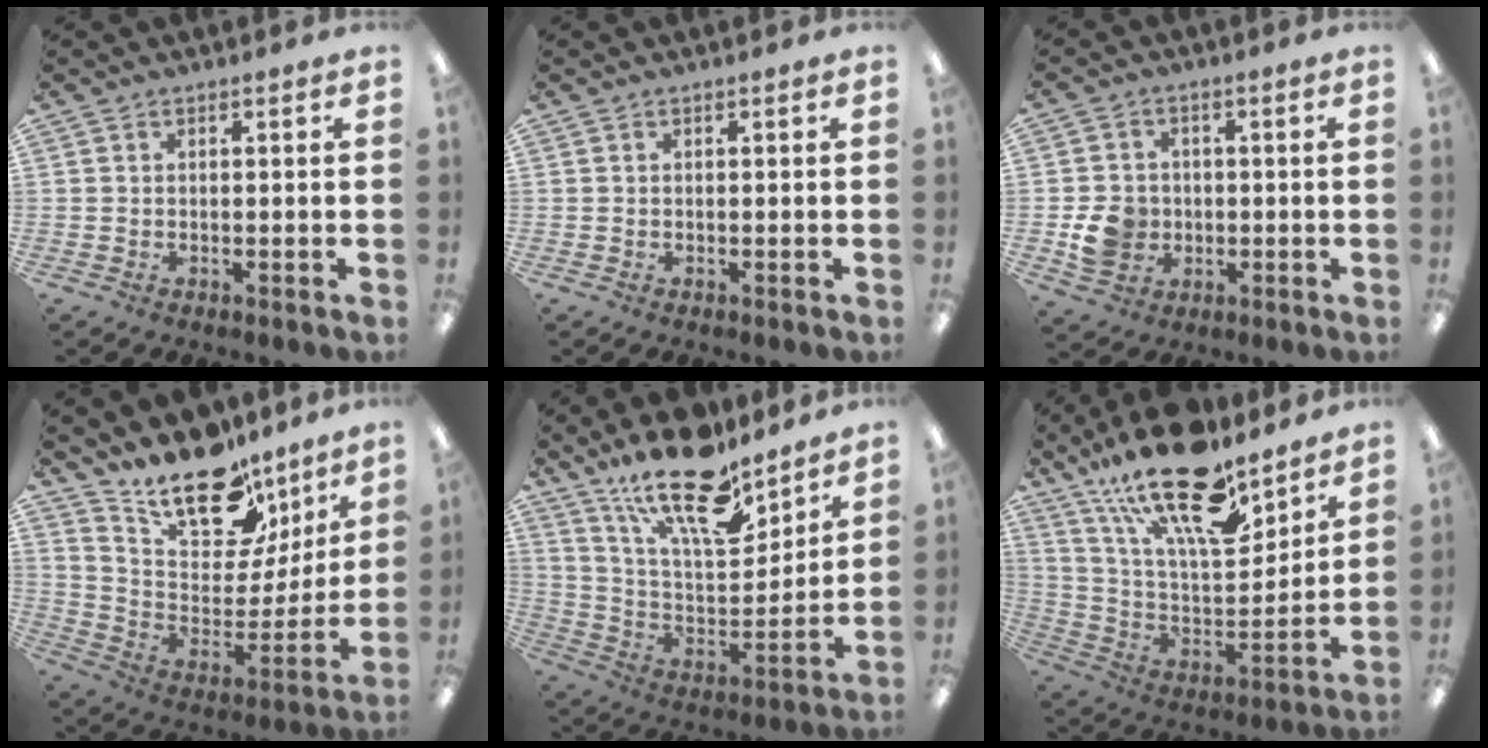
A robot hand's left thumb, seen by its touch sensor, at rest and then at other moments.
{"total": 0.0}
{"total": 7.8, "force": [-1.2, 7.0, 3.2], "torque": [-0.057, 0.009, -0.020]}
{"total": 22.2, "force": [16.7, 10.5, 10.0], "torque": [-0.163, -0.112, 0.300]}
{"total": 21.3, "force": [15.2, 8.0, 12.5], "torque": [-0.212, -0.091, 0.262]}
{"total": 24.0, "force": [16.0, 9.3, 15.2], "torque": [-0.261, -0.095, 0.275]}